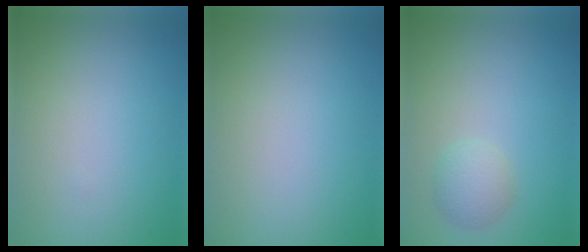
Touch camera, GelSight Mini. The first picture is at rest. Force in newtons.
{"total": 0.0}
{"total": 2.2, "press": 2.2, "slide": 0.1}